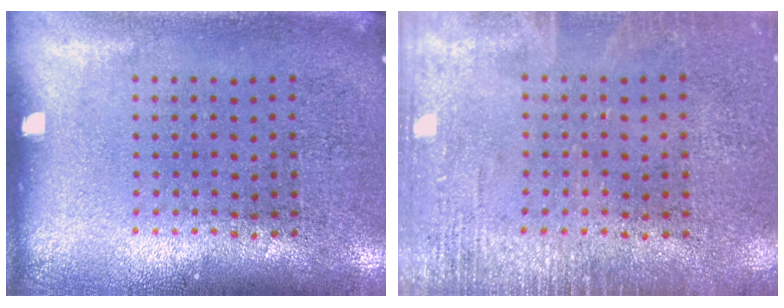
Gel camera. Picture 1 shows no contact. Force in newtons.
{"total": 2.2, "press": 2.2, "slide": 0.3}